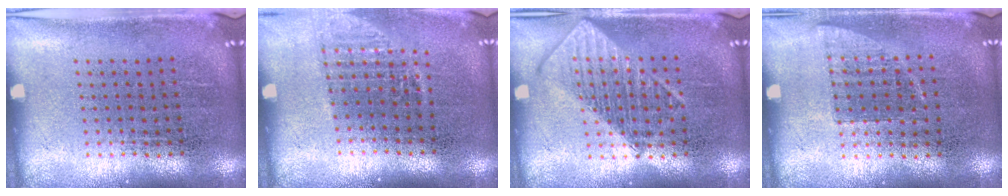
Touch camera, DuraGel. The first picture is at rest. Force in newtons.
{"total": 1.1, "press": 1.0, "slide": 0.4}
{"total": 2.8, "press": 2.8, "slide": 0.3}
{"total": 0.7, "press": 0.6, "slide": 0.3}